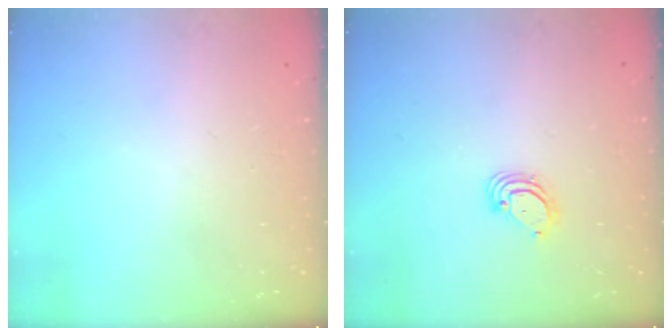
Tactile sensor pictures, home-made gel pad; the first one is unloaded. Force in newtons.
{"total": 3.7, "press": 3.7, "slide": 0.2}